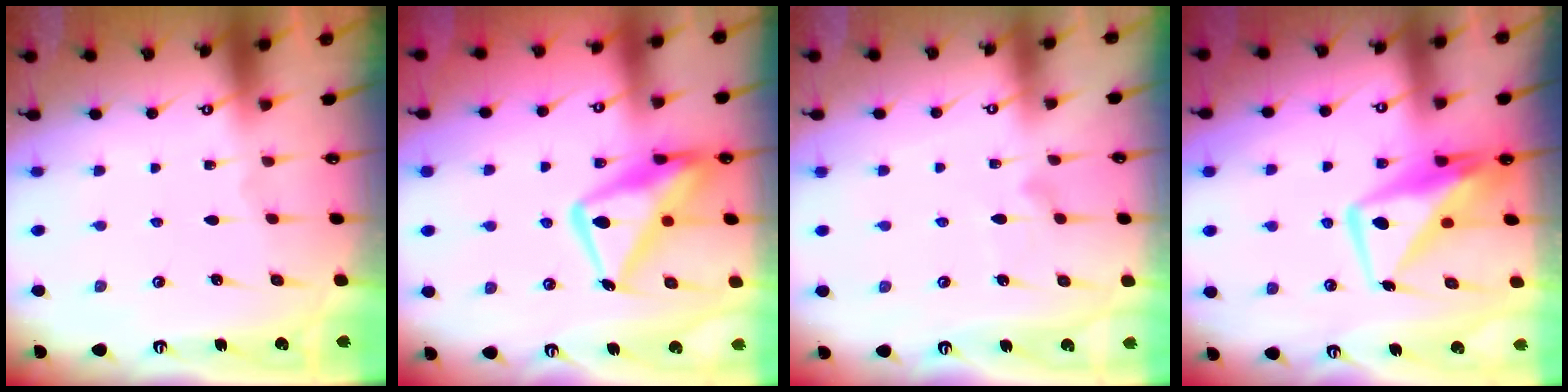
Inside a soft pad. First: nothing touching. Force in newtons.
{"total": 16.6, "press": 16.5, "slide": 1.6}
{"total": 9.0, "press": 9.0, "slide": 0.5}
{"total": 11.0, "press": 10.9, "slide": 1.5}